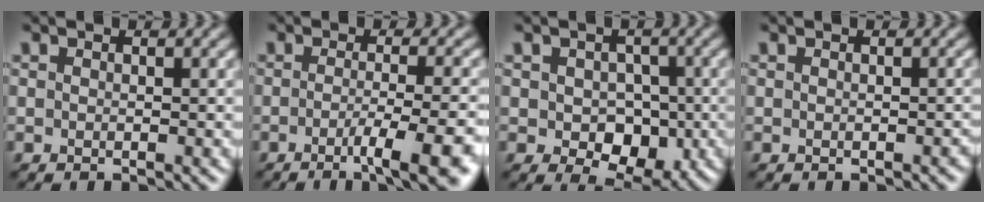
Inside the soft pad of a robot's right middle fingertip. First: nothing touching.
{"total": 6.8, "force": [-2.9, 1.4, 6.0], "torque": [-0.076, -0.005, -0.045]}
{"total": 5.4, "force": [-0.9, 3.9, 3.6], "torque": [-0.056, -0.006, -0.013]}
{"total": 0.6, "force": [-0.2, 0.1, 0.5], "torque": [-0.005, 0.002, -0.003]}